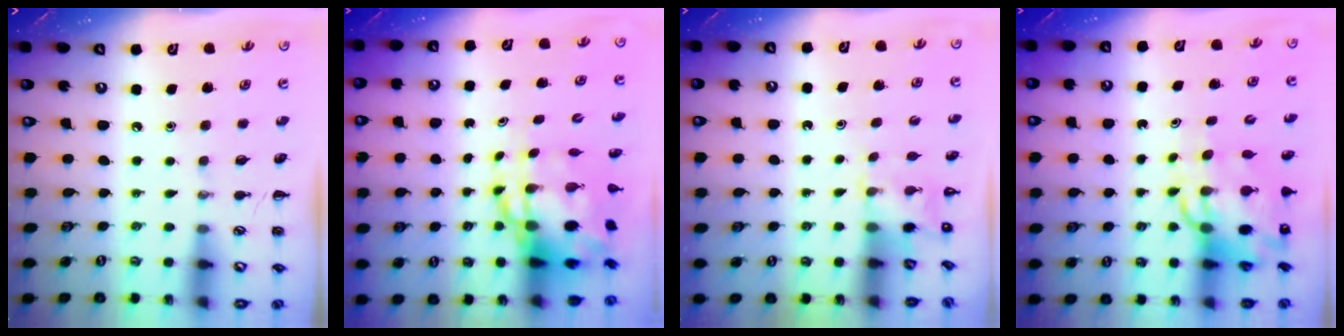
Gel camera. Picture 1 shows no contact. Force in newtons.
{"total": 10.2, "press": 9.8, "slide": 2.8}
{"total": 3.0, "press": 2.8, "slide": 1.0}
{"total": 11.5, "press": 11.1, "slide": 3.0}